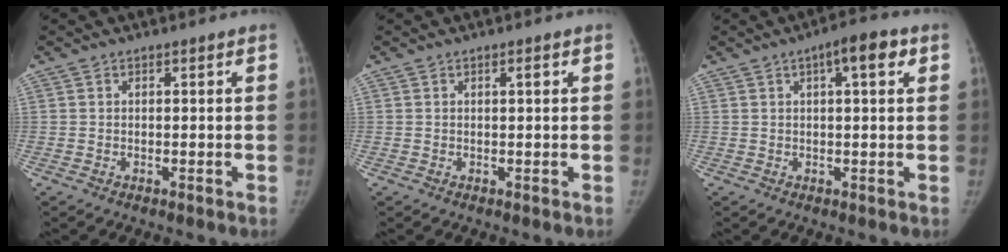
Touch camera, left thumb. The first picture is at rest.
{"total": 0.7, "force": [0.2, 0.1, 0.7], "torque": [-0.011, 0.003, 0.003]}
{"total": 5.8, "force": [2.3, 1.7, 5.1], "torque": [-0.065, 0.010, 0.026]}